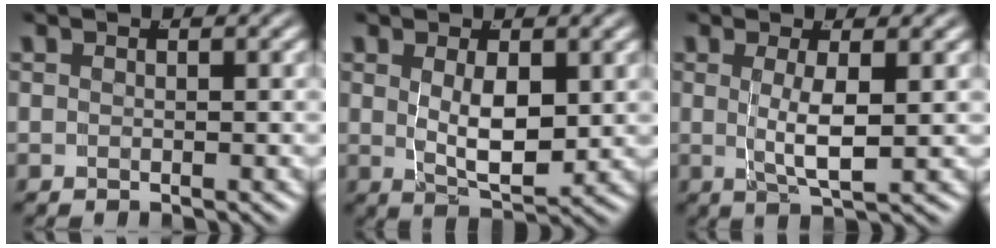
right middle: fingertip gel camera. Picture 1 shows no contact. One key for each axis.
{"total": 4.6, "fx": 0.1, "fy": 1.7, "fz": 4.3, "tx": -0.070, "ty": -0.022, "tz": 0.015}
{"total": 3.6, "fx": 0.0, "fy": 0.4, "fz": 3.6, "tx": -0.068, "ty": -0.015, "tz": 0.008}